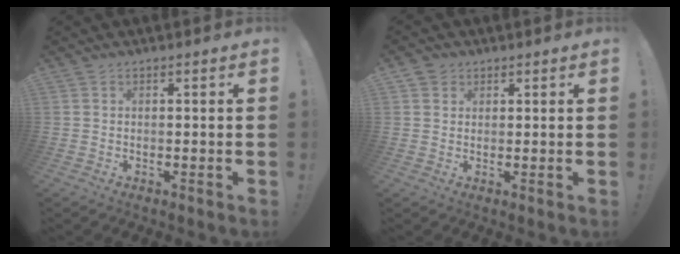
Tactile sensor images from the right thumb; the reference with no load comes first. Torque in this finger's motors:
{"motor_torque": [0.00, 0.00, 0.11, -0.03, 0.00]}